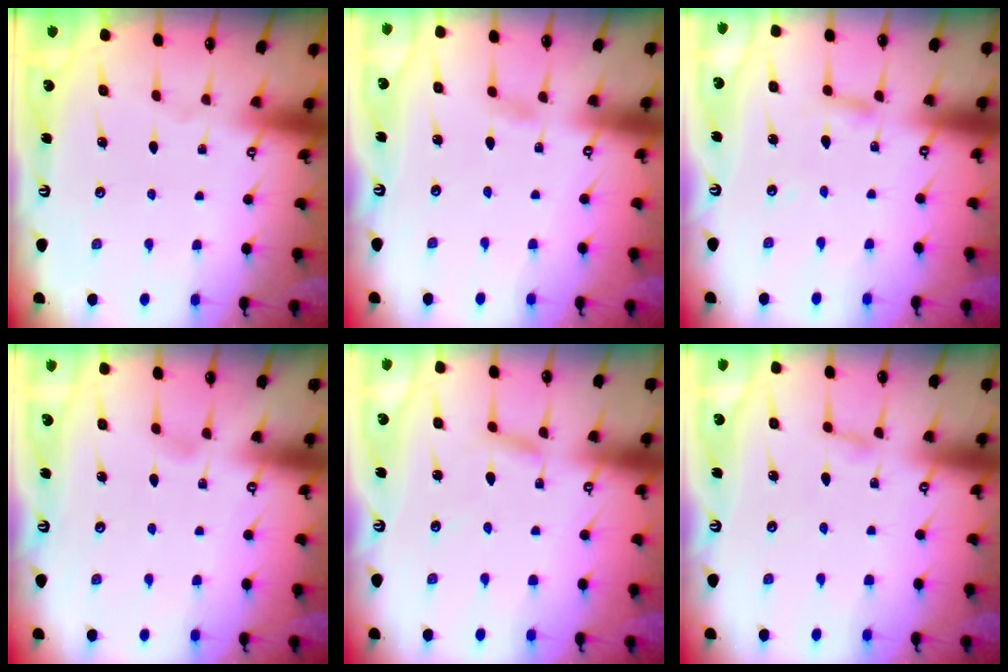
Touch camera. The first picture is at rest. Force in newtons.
{"total": 2.1, "press": 2.1, "slide": 0.3}
{"total": 2.5, "press": 2.5, "slide": 0.2}
{"total": 3.6, "press": 3.6, "slide": 0.4}
{"total": 2.3, "press": 2.3, "slide": 0.1}
{"total": 2.8, "press": 2.8, "slide": 0.3}